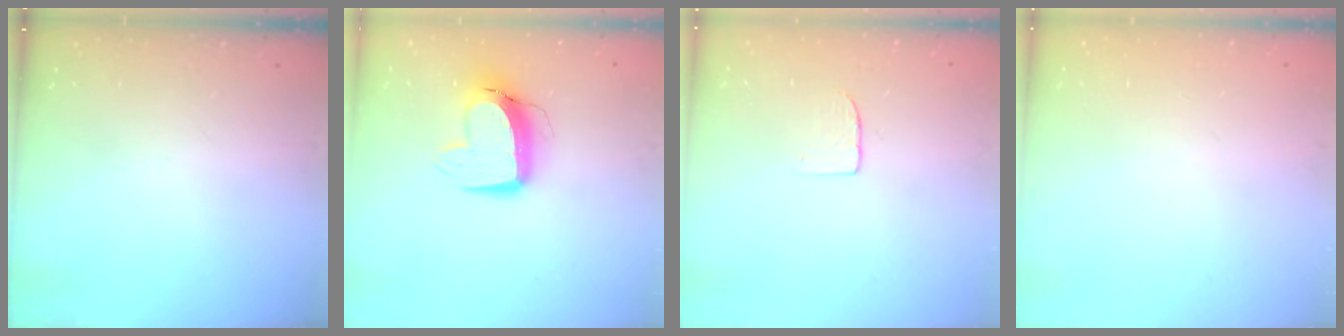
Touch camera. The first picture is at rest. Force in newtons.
{"total": 11.6, "press": 11.5, "slide": 1.3}
{"total": 3.7, "press": 3.7, "slide": 0.3}
{"total": 0.0}